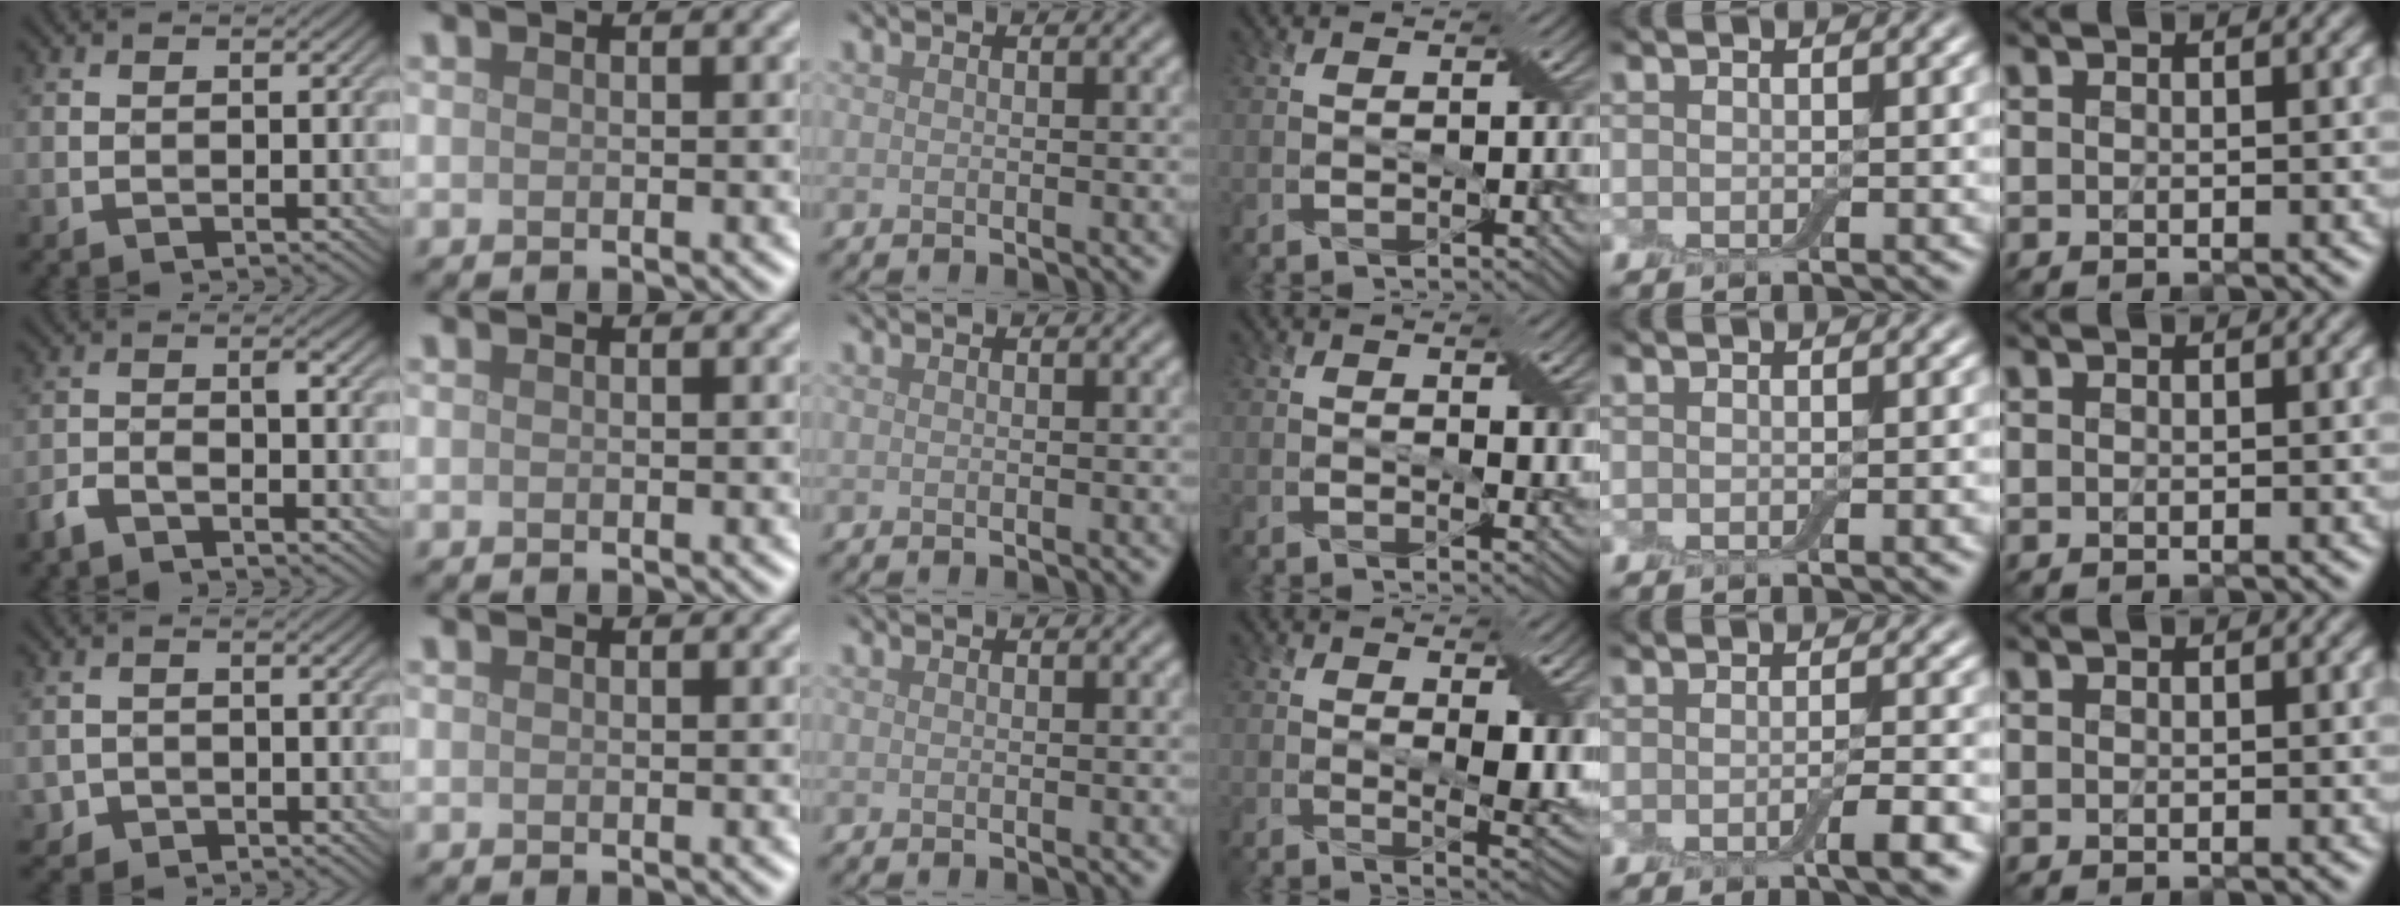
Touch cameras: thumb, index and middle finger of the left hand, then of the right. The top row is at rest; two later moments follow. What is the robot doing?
{"motion": "extract", "object": "backpack"}